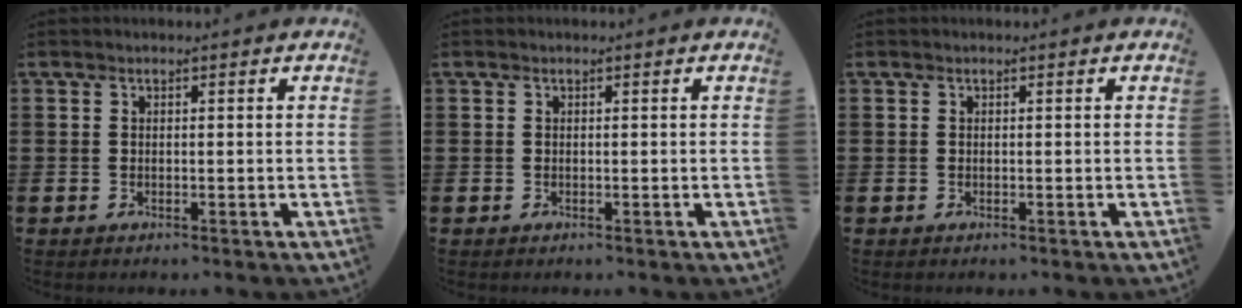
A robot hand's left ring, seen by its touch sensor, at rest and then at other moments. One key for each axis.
{"total": 0.0}
{"total": 0.0}